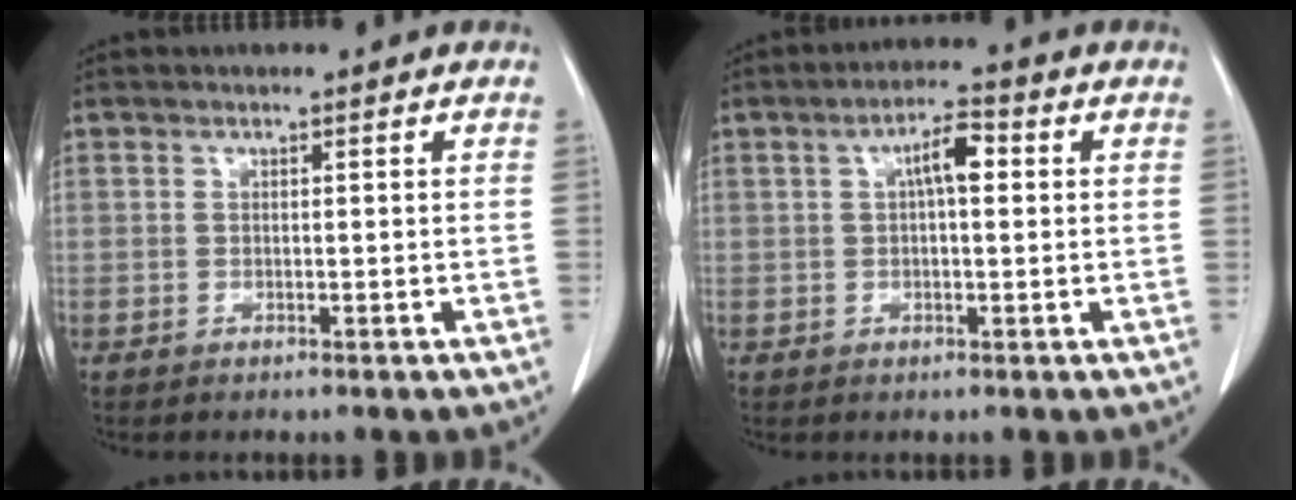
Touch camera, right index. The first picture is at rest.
{"total": 4.8, "force": [1.0, 1.3, 4.5], "torque": [-0.081, 0.014, 0.015]}